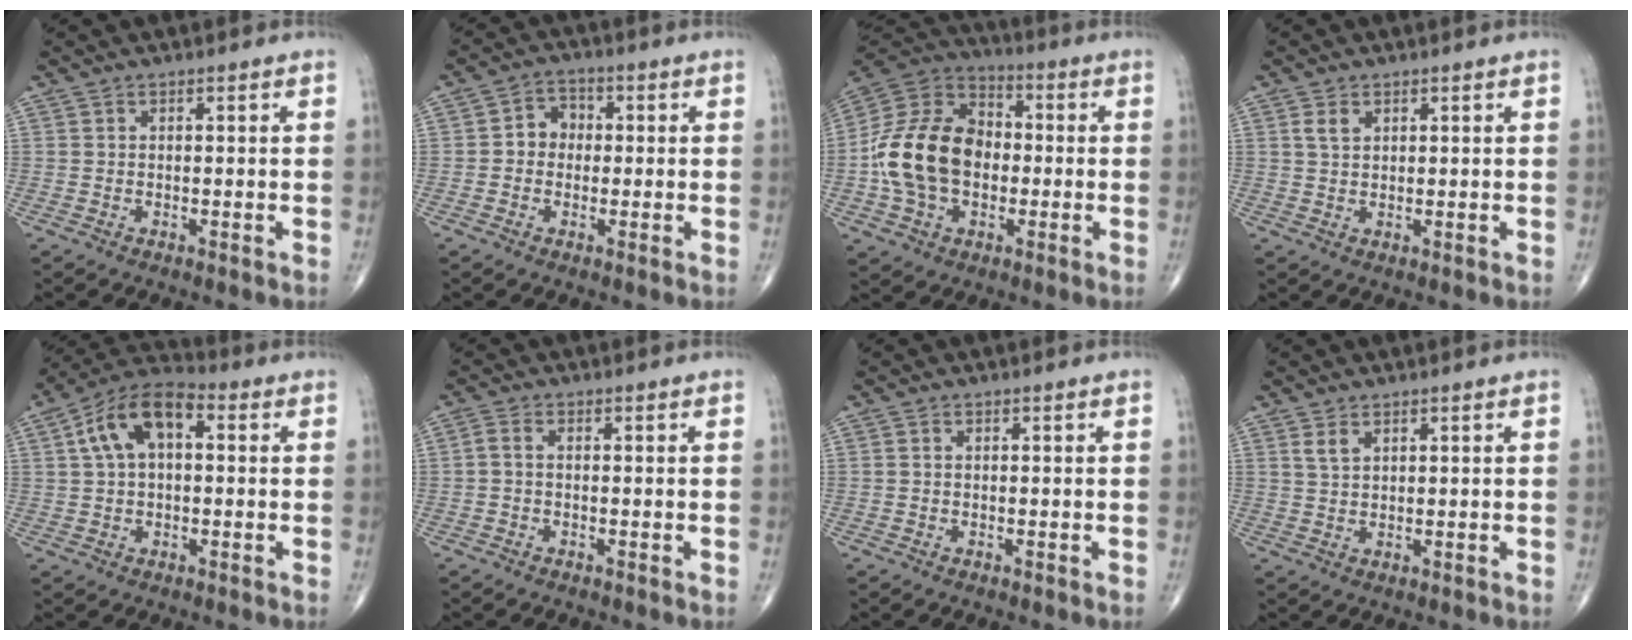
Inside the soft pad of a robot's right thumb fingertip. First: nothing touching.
{"total": 4.7, "force": [-0.2, 4.1, 2.4], "torque": [-0.017, 0.018, -0.014]}
{"total": 18.3, "force": [-1.8, 13.2, 12.5], "torque": [-0.213, 0.031, -0.034]}
{"total": 2.5, "force": [1.1, 1.6, 1.5], "torque": [-0.027, 0.001, 0.024]}
{"total": 11.6, "force": [2.5, 6.6, 9.2], "torque": [-0.165, 0.033, 0.033]}
{"total": 1.7, "force": [-0.3, 0.9, 1.4], "torque": [-0.029, 0.003, -0.010]}
{"total": 0.0}
{"total": 2.2, "force": [1.3, 1.1, 1.4], "torque": [-0.028, -0.001, 0.032]}